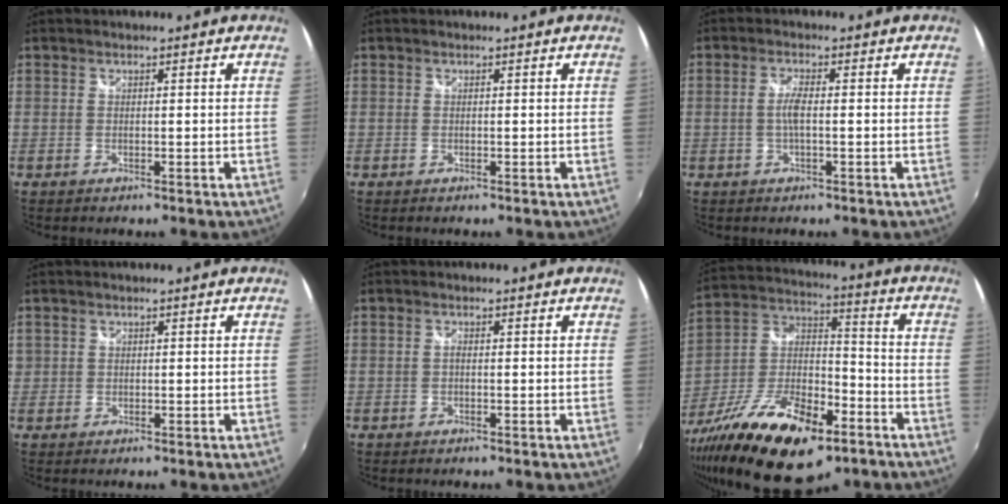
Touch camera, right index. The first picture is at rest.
{"total": 0.0}
{"total": 2.8, "force": [-0.4, 0.3, 2.7], "torque": [-0.055, 0.002, -0.008]}
{"total": 1.2, "force": [0.1, 1.2, 0.0], "torque": [0.002, -0.001, 0.000]}
{"total": 0.5, "force": [-0.2, 0.3, 0.4], "torque": [-0.008, 0.003, -0.005]}
{"total": 26.4, "force": [-14.8, 11.4, 18.7], "torque": [-0.364, -0.028, -0.246]}